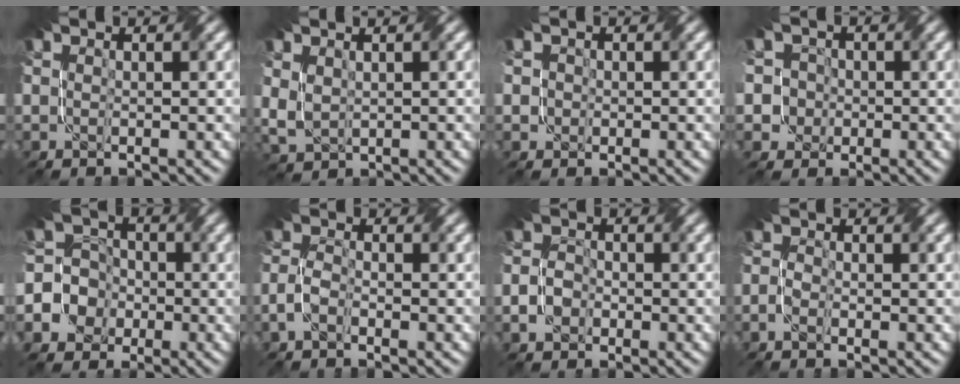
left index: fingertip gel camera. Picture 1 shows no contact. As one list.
[{"total": 2.3, "force": [0.8, 1.6, 1.5], "torque": [-0.045, -0.002, 0.019]}, {"total": 1.6, "force": [0.1, 1.5, 0.5], "torque": [-0.020, 0.006, 0.004]}, {"total": 5.1, "force": [-0.7, 4.8, 1.6], "torque": [-0.026, 0.025, -0.044]}, {"total": 8.8, "force": [-3.6, 7.9, 1.3], "torque": [-0.040, 0.008, -0.088]}, {"total": 2.2, "force": [-1.8, 0.6, 1.2], "torque": [-0.021, 0.001, -0.045]}, {"total": 2.1, "force": [-1.6, 1.1, 0.9], "torque": [-0.009, -0.001, -0.038]}, {"total": 1.4, "force": [-1.3, 0.1, 0.5], "torque": [-0.006, -0.001, -0.036]}]